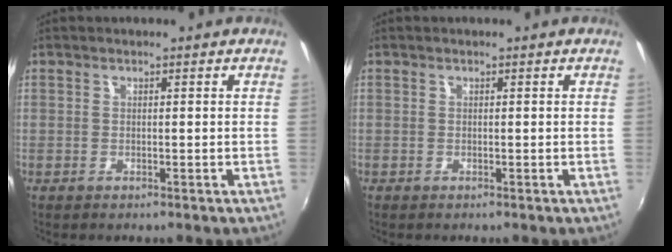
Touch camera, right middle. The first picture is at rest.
{"total": 0.0}